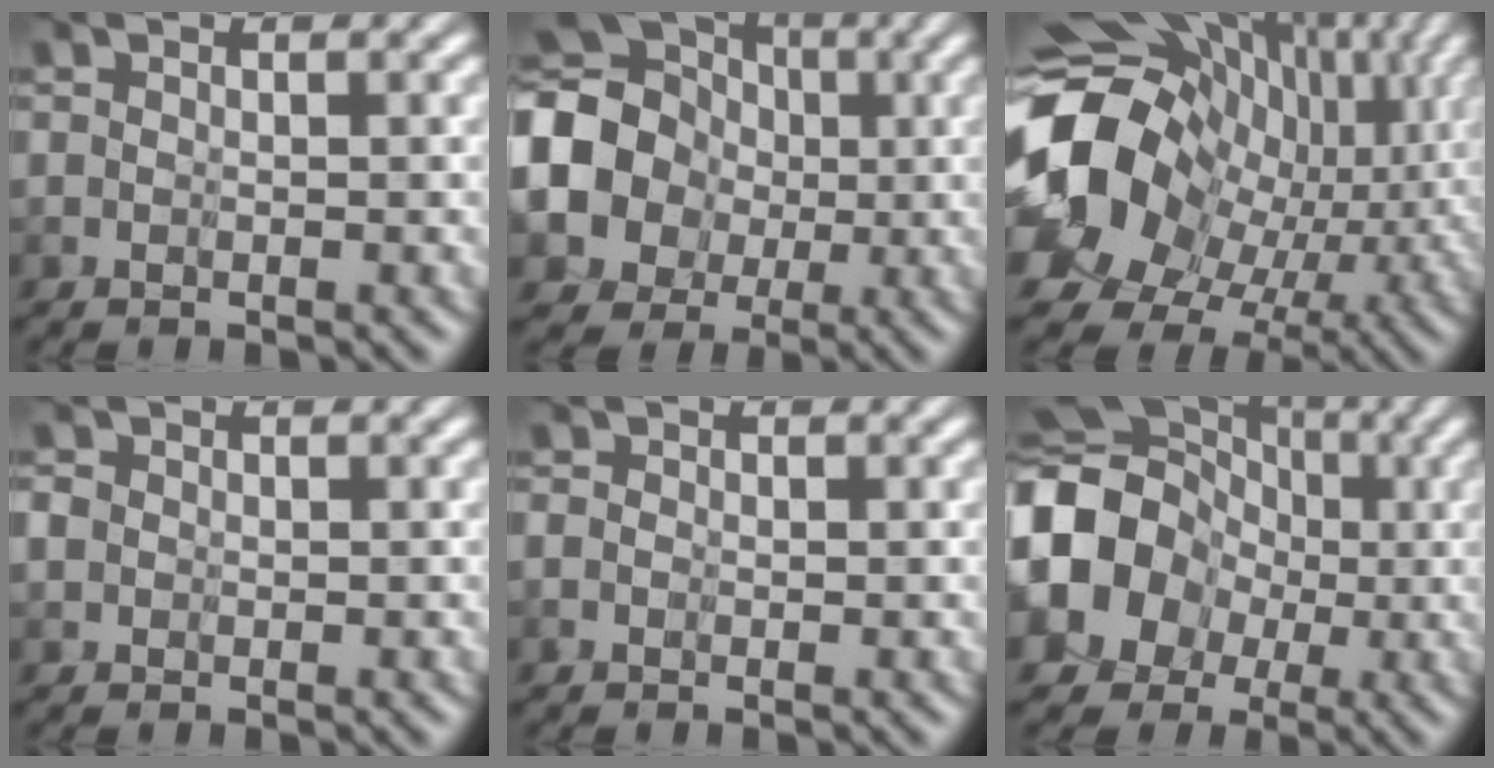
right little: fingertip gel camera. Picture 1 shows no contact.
{"total": 12.4, "force": [0.5, 11.0, 5.6], "torque": [-0.158, -0.004, -0.023]}
{"total": 15.8, "force": [0.9, 13.3, 8.5], "torque": [-0.174, -0.041, 0.025]}
{"total": 1.7, "force": [0.1, 1.6, 0.4], "torque": [-0.017, 0.010, -0.016]}
{"total": 0.6, "force": [-0.3, 0.6, 0.1], "torque": [-0.002, 0.002, -0.013]}
{"total": 10.8, "force": [-1.3, 9.9, 4.2], "torque": [-0.104, -0.013, -0.054]}